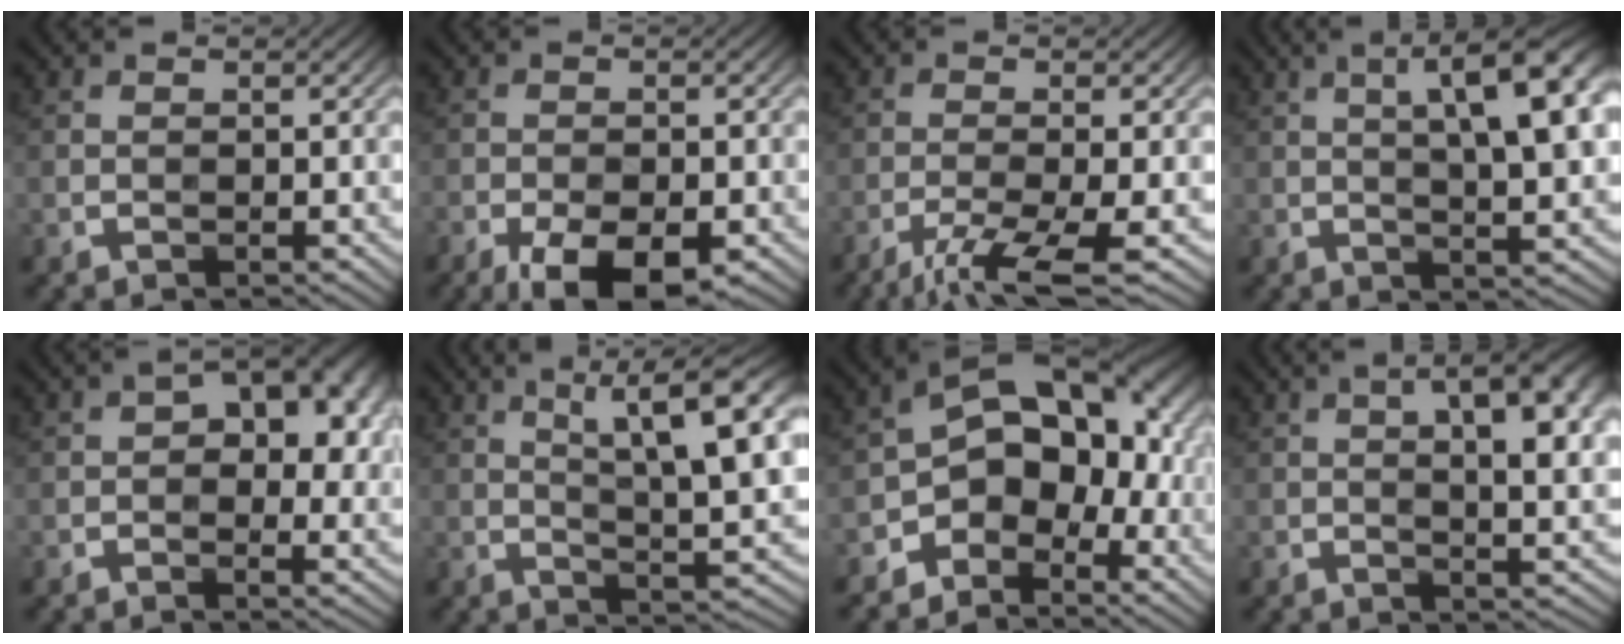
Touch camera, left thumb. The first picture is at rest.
{"total": 9.3, "force": [-5.8, 3.6, 6.3], "torque": [-0.111, -0.023, -0.087]}
{"total": 6.9, "force": [-4.0, 1.3, 5.4], "torque": [-0.090, -0.004, -0.079]}
{"total": 12.3, "force": [3.7, 3.5, 11.2], "torque": [-0.155, 0.018, 0.052]}
{"total": 11.6, "force": [2.9, 6.8, 9.0], "torque": [-0.106, 0.012, 0.029]}
{"total": 13.9, "force": [5.3, 3.7, 12.3], "torque": [-0.195, 0.007, 0.087]}
{"total": 12.0, "force": [-2.5, 8.1, 8.6], "torque": [-0.116, 0.002, -0.056]}
{"total": 12.3, "force": [3.8, 4.7, 10.7], "torque": [-0.139, 0.020, 0.044]}